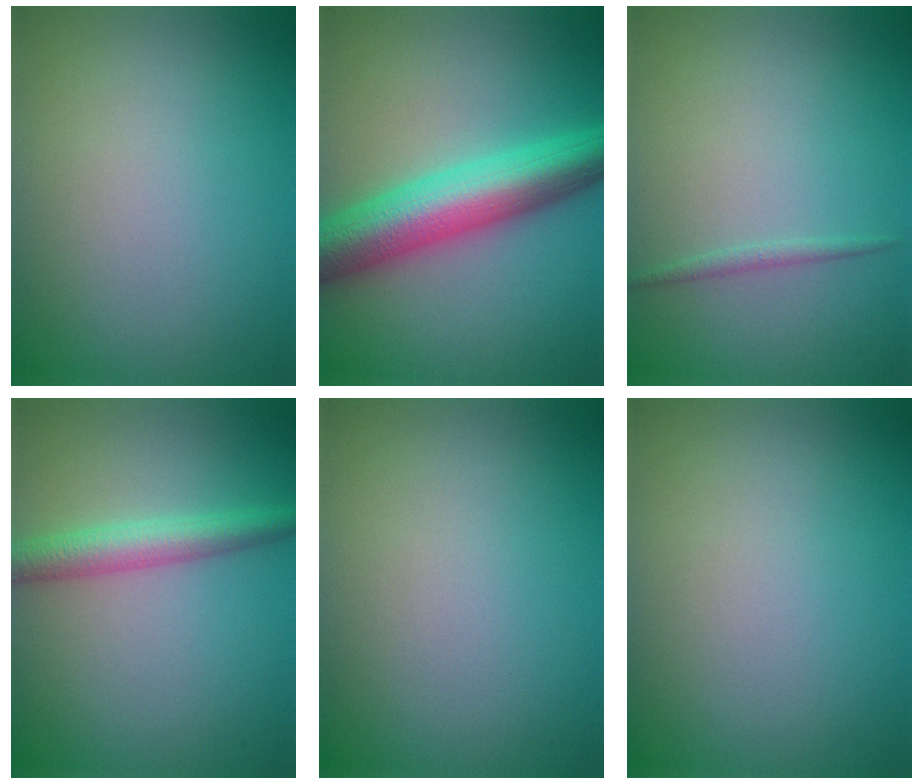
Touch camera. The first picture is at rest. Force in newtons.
{"total": 9.1, "press": 9.1, "slide": 0.4}
{"total": 0.8, "press": 0.8, "slide": 0.0}
{"total": 3.6, "press": 3.6, "slide": 0.1}
{"total": 0.0}
{"total": 0.0}